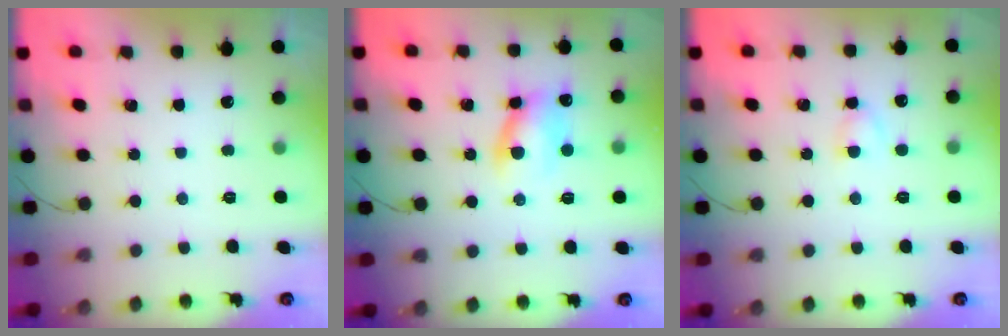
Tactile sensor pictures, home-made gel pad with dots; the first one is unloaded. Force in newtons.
{"total": 8.9, "press": 8.9, "slide": 0.8}
{"total": 2.9, "press": 2.7, "slide": 1.0}